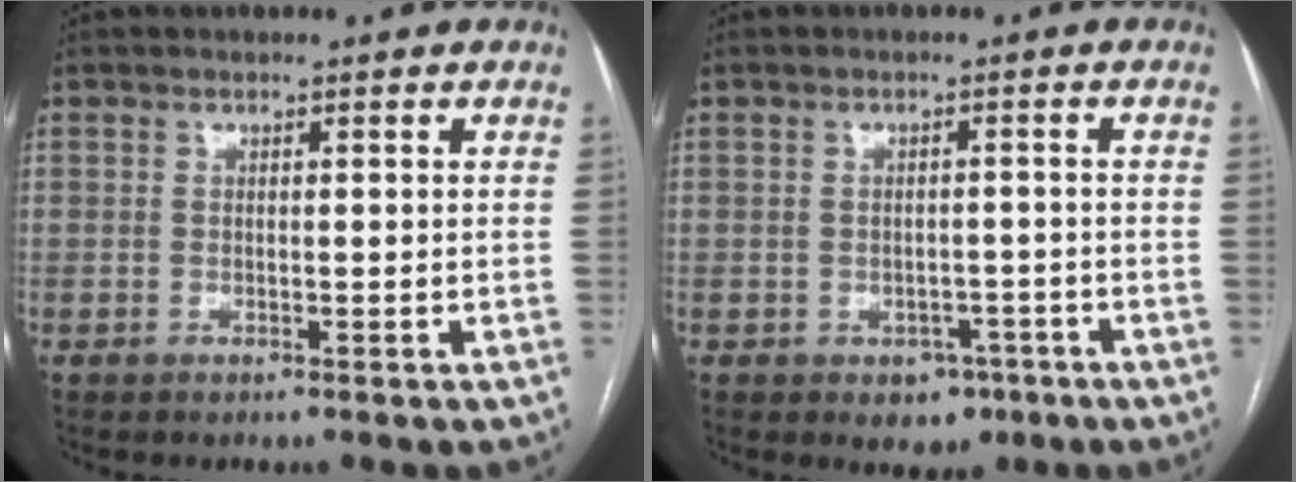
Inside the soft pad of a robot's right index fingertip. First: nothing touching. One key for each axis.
{"total": 4.0, "fx": -2.1, "fy": 2.8, "fz": 1.8, "tx": -0.012, "ty": 0.007, "tz": -0.018}